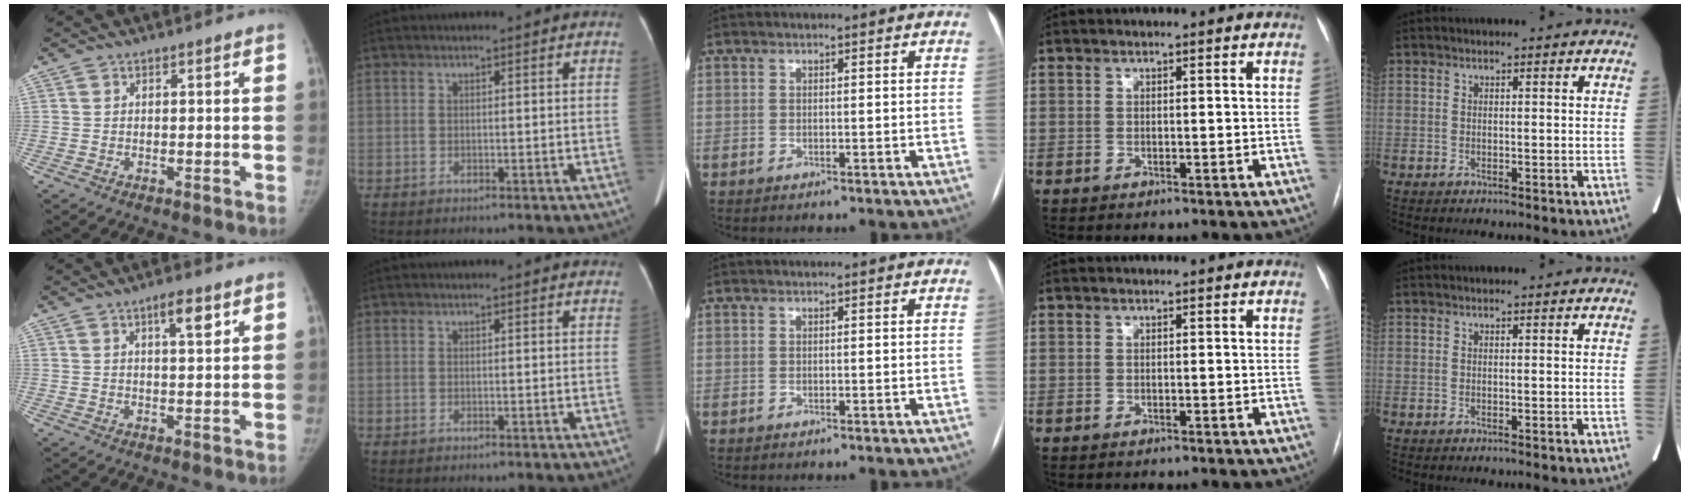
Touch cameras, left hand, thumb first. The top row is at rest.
{"thumb": {"total": 4.4, "force": [2.2, 1.2, 3.6], "torque": [-0.050, -0.009, 0.035]}, "index": {"total": 4.5, "force": [4.3, 0.9, 1.0], "torque": [-0.008, 0.007, 0.029]}}